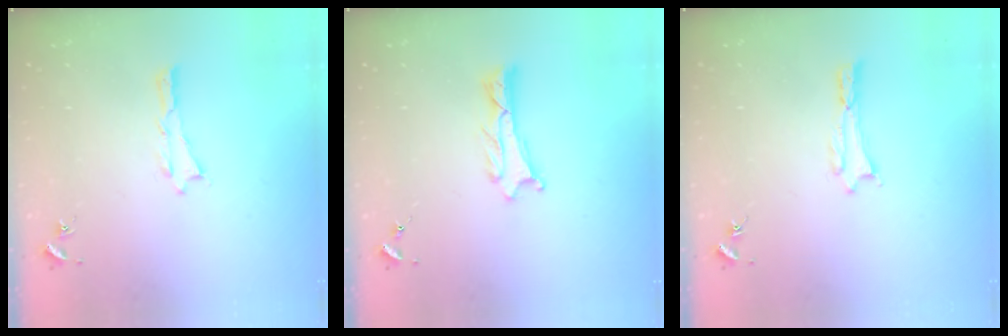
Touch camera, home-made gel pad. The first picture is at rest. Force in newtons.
{"total": 1.2, "press": 1.2, "slide": 0.0}
{"total": 0.0}